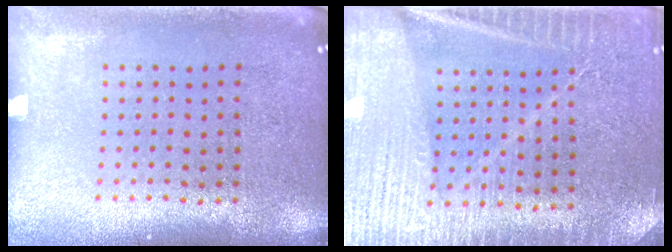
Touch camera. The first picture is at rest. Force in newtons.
{"total": 4.0, "press": 3.7, "slide": 1.4}